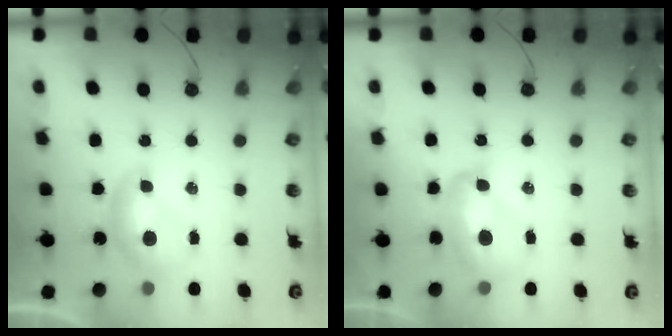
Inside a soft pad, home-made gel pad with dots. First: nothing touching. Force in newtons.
{"total": 3.2, "press": 3.2, "slide": 0.5}